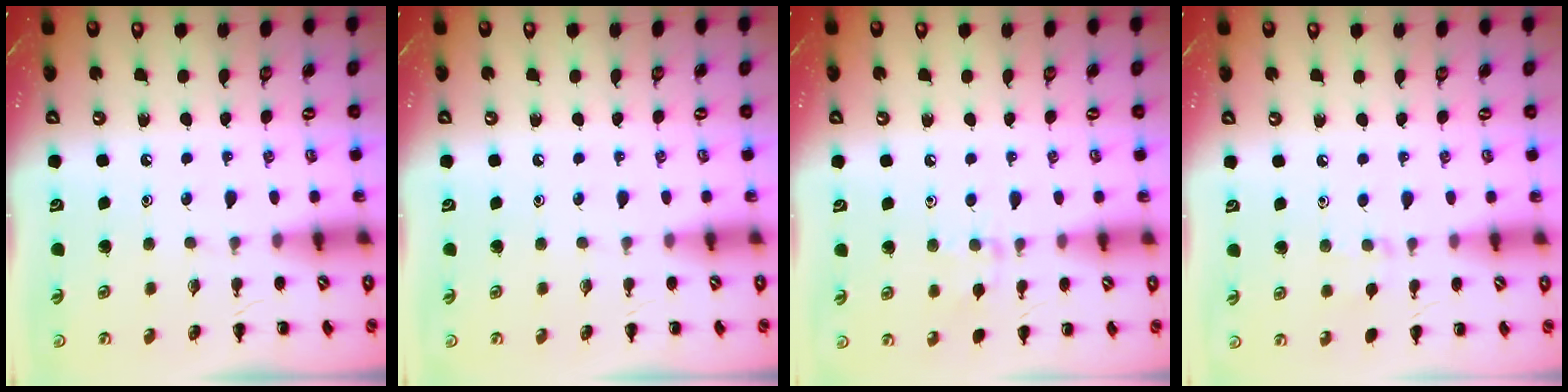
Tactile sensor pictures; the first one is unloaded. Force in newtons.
{"total": 0.0}
{"total": 6.8, "press": 6.4, "slide": 2.3}
{"total": 5.4, "press": 5.1, "slide": 2.0}